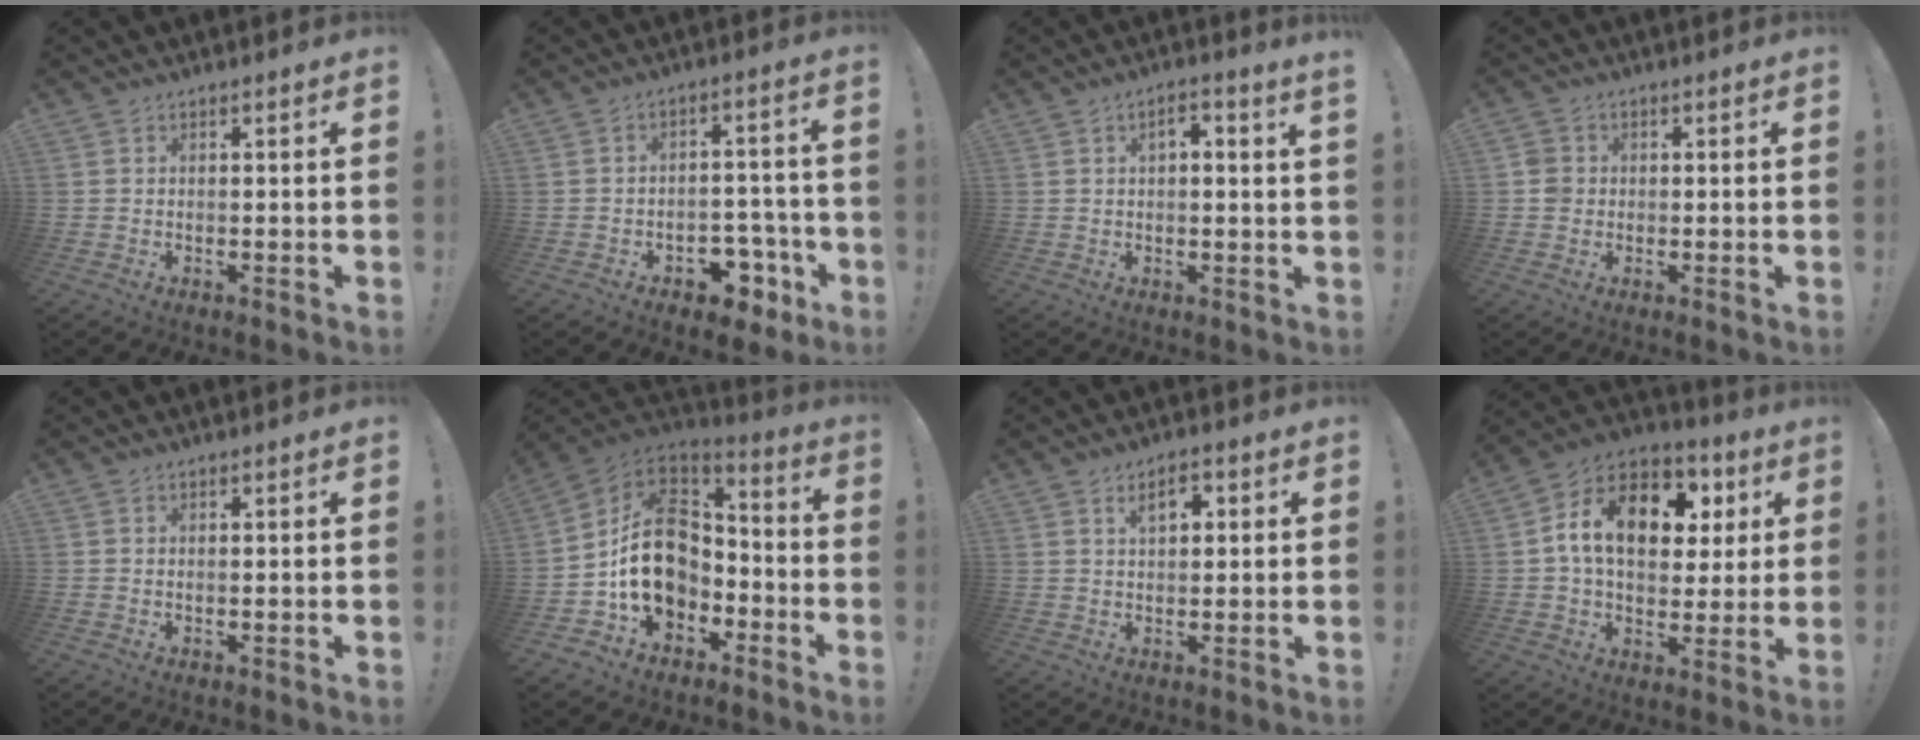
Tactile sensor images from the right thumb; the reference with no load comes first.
{"total": 8.6, "force": [-4.9, 5.6, 4.2], "torque": [-0.031, 0.046, -0.078]}
{"total": 2.6, "force": [0.7, 0.3, 2.4], "torque": [-0.039, -0.001, 0.009]}
{"total": 3.5, "force": [-0.3, 3.3, 1.1], "torque": [-0.012, 0.008, -0.004]}
{"total": 0.0}
{"total": 18.9, "force": [-0.9, 14.7, 11.9], "torque": [-0.191, 0.020, 0.003]}
{"total": 5.3, "force": [2.0, 2.9, 3.9], "torque": [-0.051, -0.002, 0.029]}
{"total": 17.4, "force": [4.8, 11.6, 12.1], "torque": [-0.181, -0.009, 0.084]}